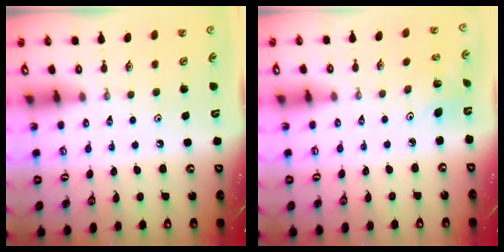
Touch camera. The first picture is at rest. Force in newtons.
{"total": 2.7, "press": 2.7, "slide": 0.1}